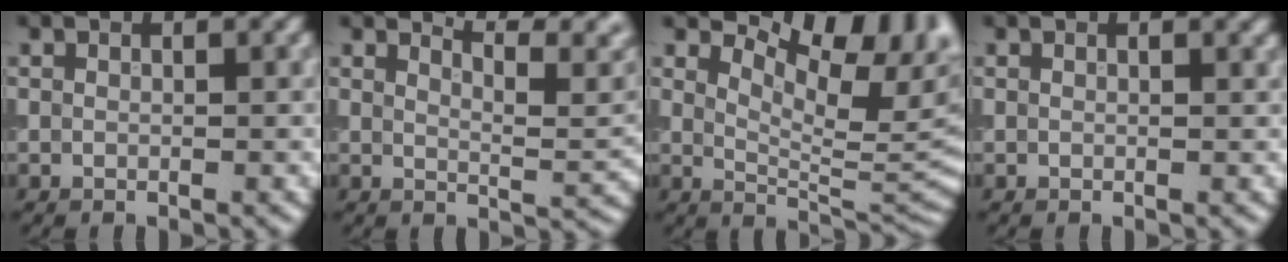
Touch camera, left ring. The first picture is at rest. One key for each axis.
{"total": 5.6, "fx": 4.1, "fy": 1.4, "fz": 3.6, "tx": -0.039, "ty": 0.015, "tz": 0.060}
{"total": 9.1, "fx": 5.0, "fy": 3.9, "fz": 6.5, "tx": -0.092, "ty": 0.001, "tz": 0.080}
{"total": 0.8, "fx": 0.5, "fy": 0.3, "fz": 0.6, "tx": 0.000, "ty": 0.005, "tz": 0.006}